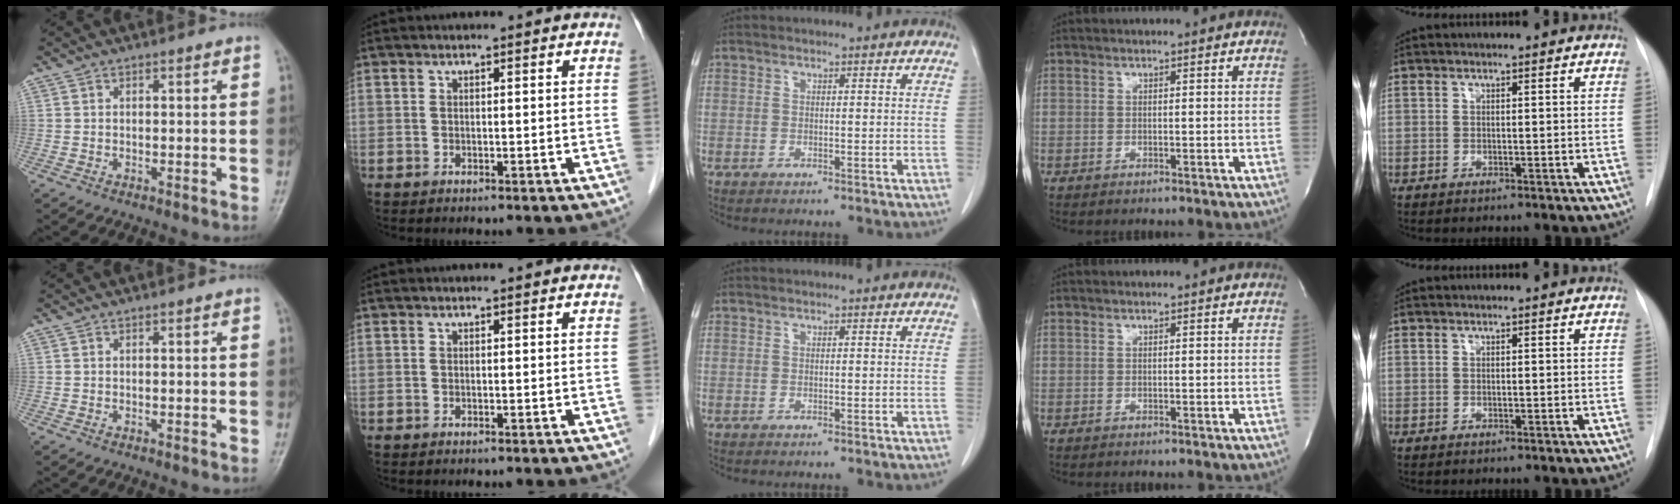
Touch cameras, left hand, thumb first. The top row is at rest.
{}